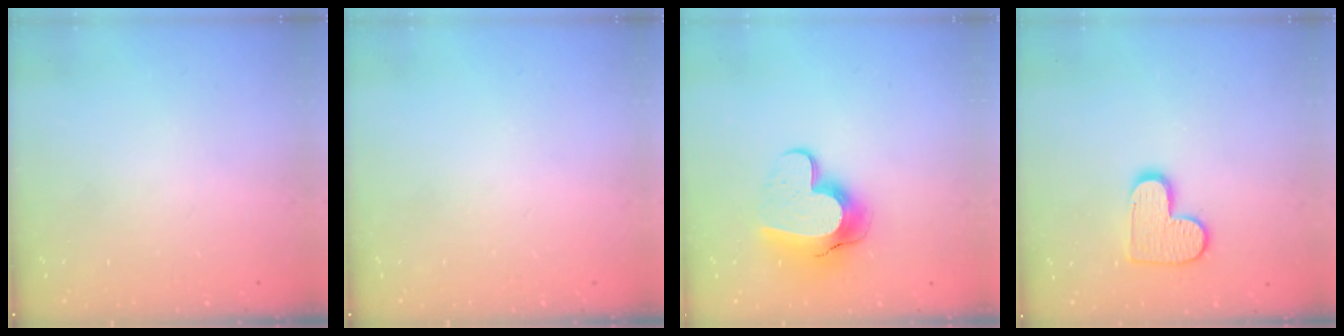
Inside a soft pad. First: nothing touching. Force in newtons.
{"total": 0.0}
{"total": 13.1, "press": 13.0, "slide": 1.2}
{"total": 10.5, "press": 10.5, "slide": 0.5}